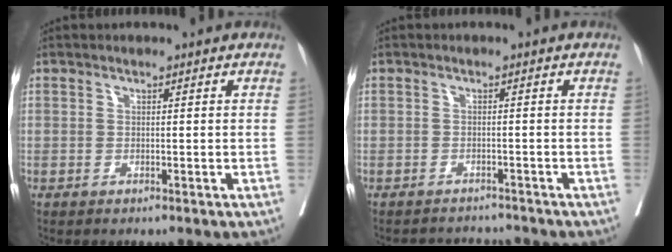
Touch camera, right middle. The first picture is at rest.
{"total": 3.5, "force": [-3.5, 0.1, -0.6], "torque": [0.014, 0.000, -0.051]}